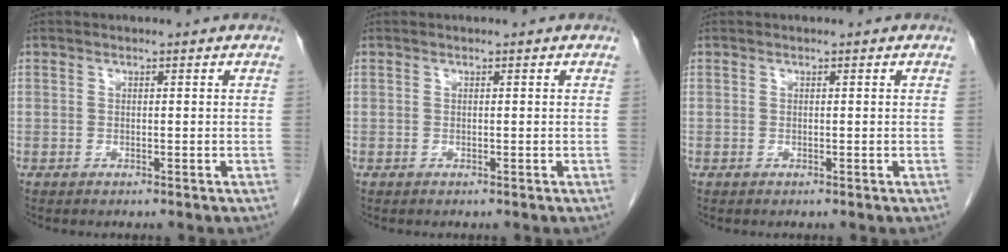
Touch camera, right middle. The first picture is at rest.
{"total": 0.0}
{"total": 0.0}